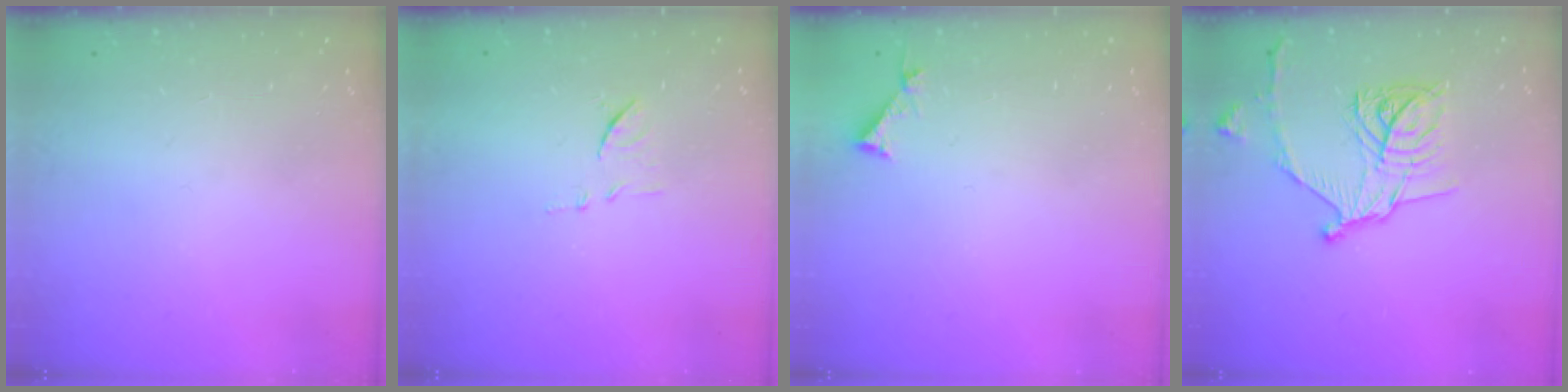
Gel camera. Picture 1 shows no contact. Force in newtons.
{"total": 8.2, "press": 8.2, "slide": 0.2}
{"total": 3.1, "press": 3.1, "slide": 0.3}
{"total": 16.7, "press": 16.6, "slide": 0.6}